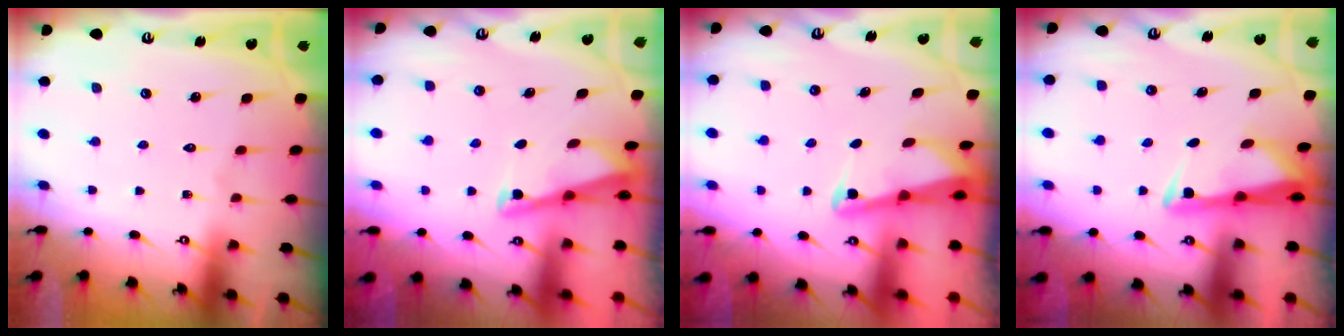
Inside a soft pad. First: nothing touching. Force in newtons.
{"total": 2.9, "press": 2.8, "slide": 0.4}
{"total": 2.2, "press": 2.2, "slide": 0.3}
{"total": 3.2, "press": 3.1, "slide": 0.9}